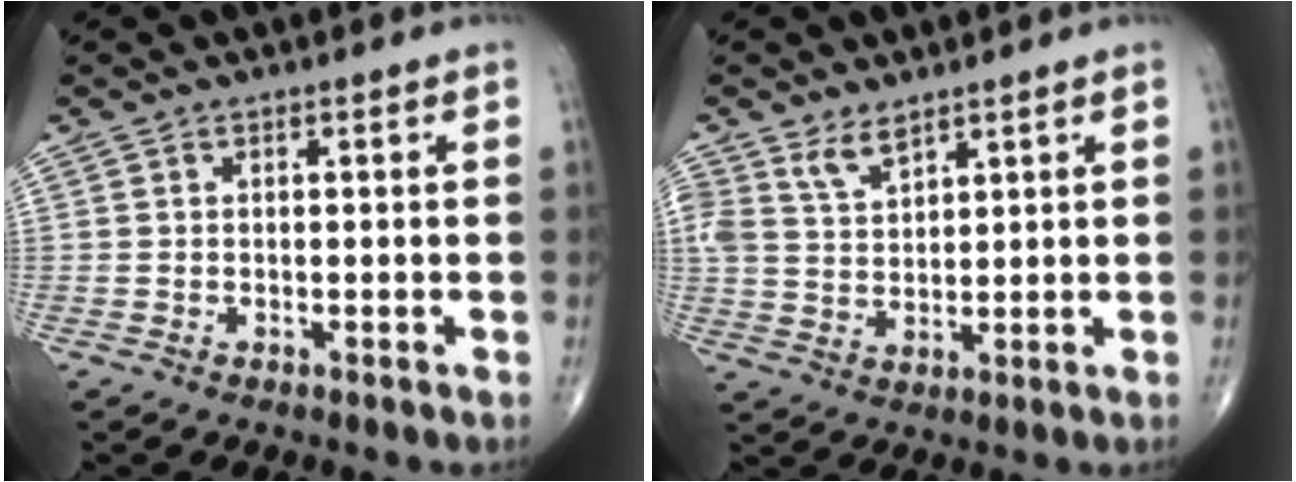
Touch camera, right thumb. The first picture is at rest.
{"total": 4.9, "force": [3.8, 2.2, 2.2], "torque": [-0.029, -0.026, 0.079]}